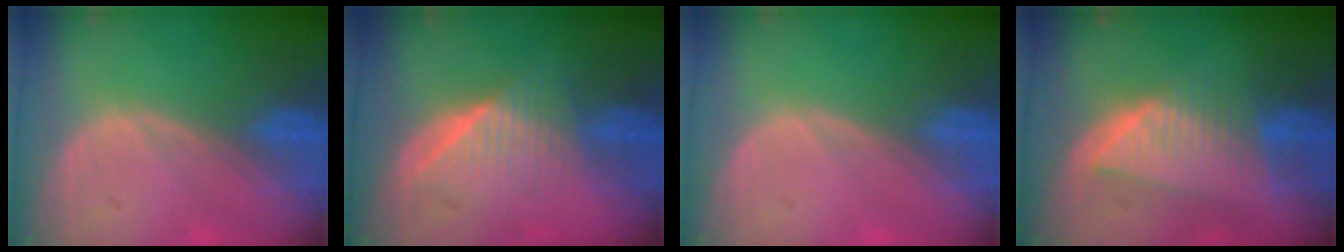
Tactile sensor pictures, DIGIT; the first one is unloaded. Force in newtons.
{"total": 6.3, "press": 5.8, "slide": 2.6}
{"total": 0.0}
{"total": 7.5, "press": 6.9, "slide": 2.7}